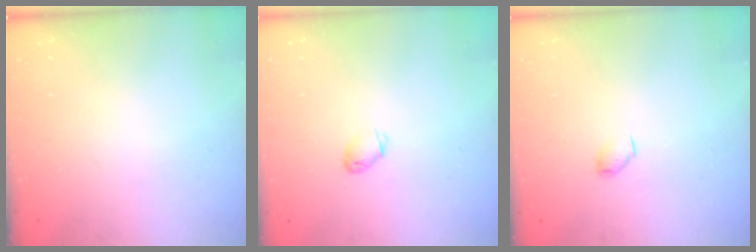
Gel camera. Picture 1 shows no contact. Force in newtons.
{"total": 2.4, "press": 2.4, "slide": 0.4}
{"total": 2.8, "press": 2.8, "slide": 0.5}